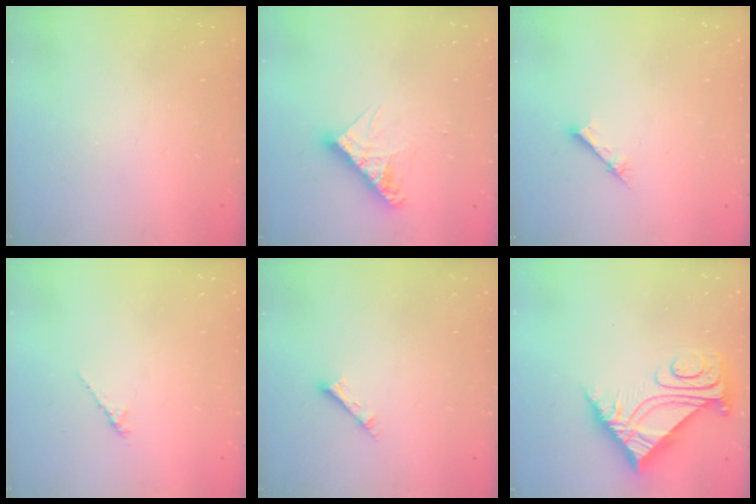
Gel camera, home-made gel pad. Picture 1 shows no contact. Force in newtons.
{"total": 10.8, "press": 10.8, "slide": 1.0}
{"total": 1.5, "press": 1.5, "slide": 0.1}
{"total": 2.0, "press": 2.0, "slide": 0.6}
{"total": 2.3, "press": 2.3, "slide": 0.1}
{"total": 7.5, "press": 7.4, "slide": 0.8}